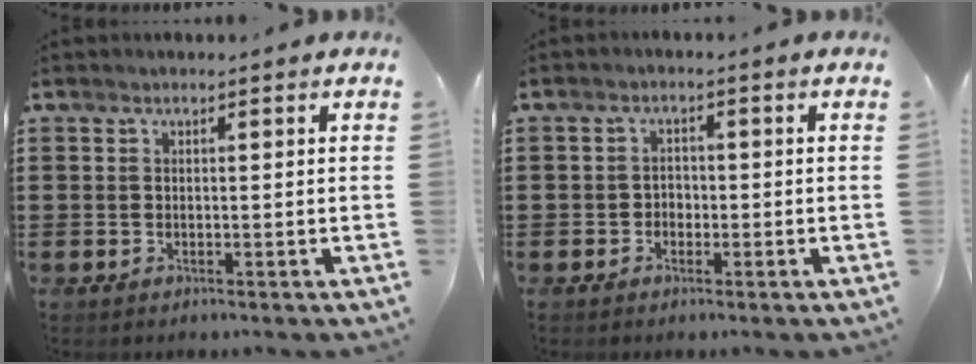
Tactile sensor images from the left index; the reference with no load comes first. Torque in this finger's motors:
{"motor_torque": [-0.01, -0.06, 0.01, 0.00]}